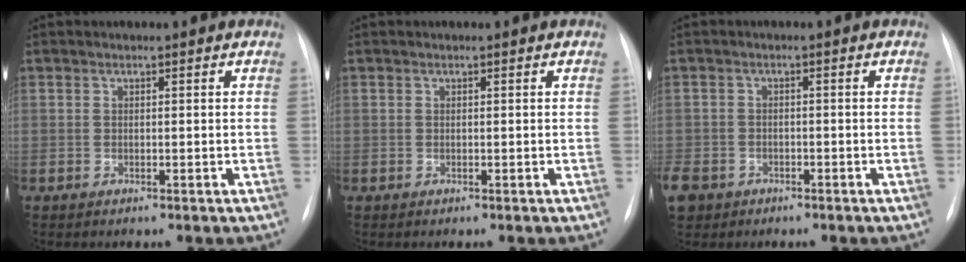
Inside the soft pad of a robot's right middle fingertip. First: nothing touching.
{"total": 0.0}
{"total": 8.7, "force": [-4.7, 6.8, 2.8], "torque": [-0.094, -0.003, -0.073]}